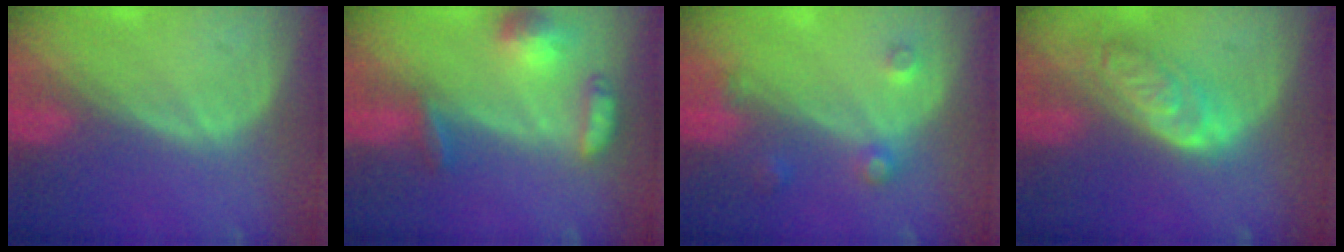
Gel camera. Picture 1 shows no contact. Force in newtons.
{"total": 6.5, "press": 6.3, "slide": 1.8}
{"total": 3.5, "press": 3.1, "slide": 1.5}
{"total": 6.3, "press": 5.6, "slide": 2.8}